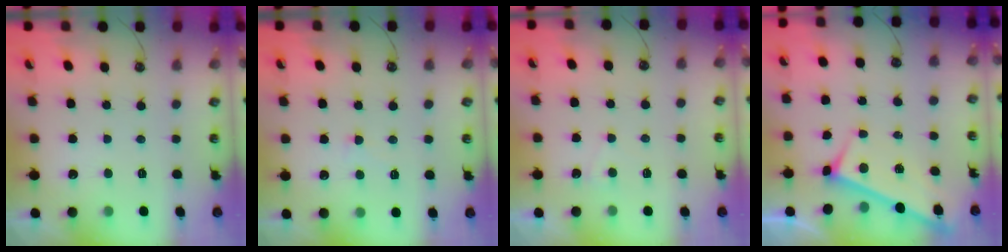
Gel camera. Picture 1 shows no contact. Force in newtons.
{"total": 2.1, "press": 2.0, "slide": 0.5}
{"total": 1.9, "press": 1.9, "slide": 0.4}
{"total": 2.9, "press": 2.9, "slide": 0.3}